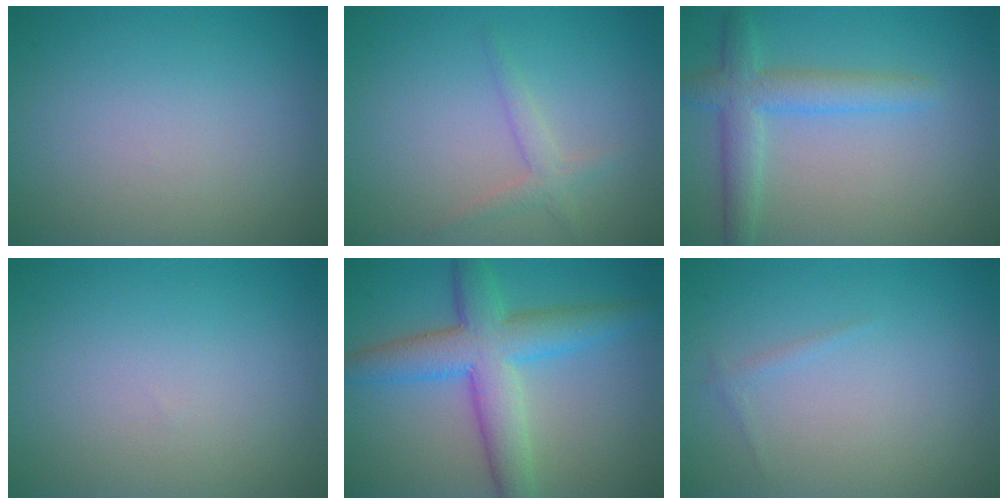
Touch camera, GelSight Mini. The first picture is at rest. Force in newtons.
{"total": 1.7, "press": 1.6, "slide": 0.1}
{"total": 2.9, "press": 2.9, "slide": 0.1}
{"total": 0.0}
{"total": 7.0, "press": 7.0, "slide": 0.1}
{"total": 0.6, "press": 0.6, "slide": 0.0}